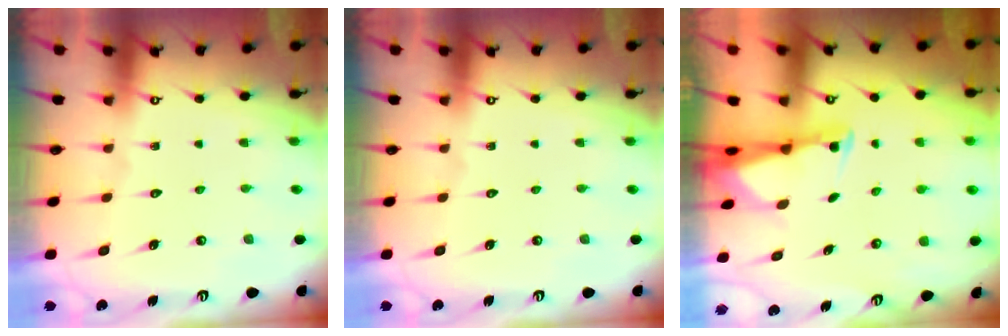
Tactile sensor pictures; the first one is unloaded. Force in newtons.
{"total": 0.0}
{"total": 2.5, "press": 2.4, "slide": 0.5}